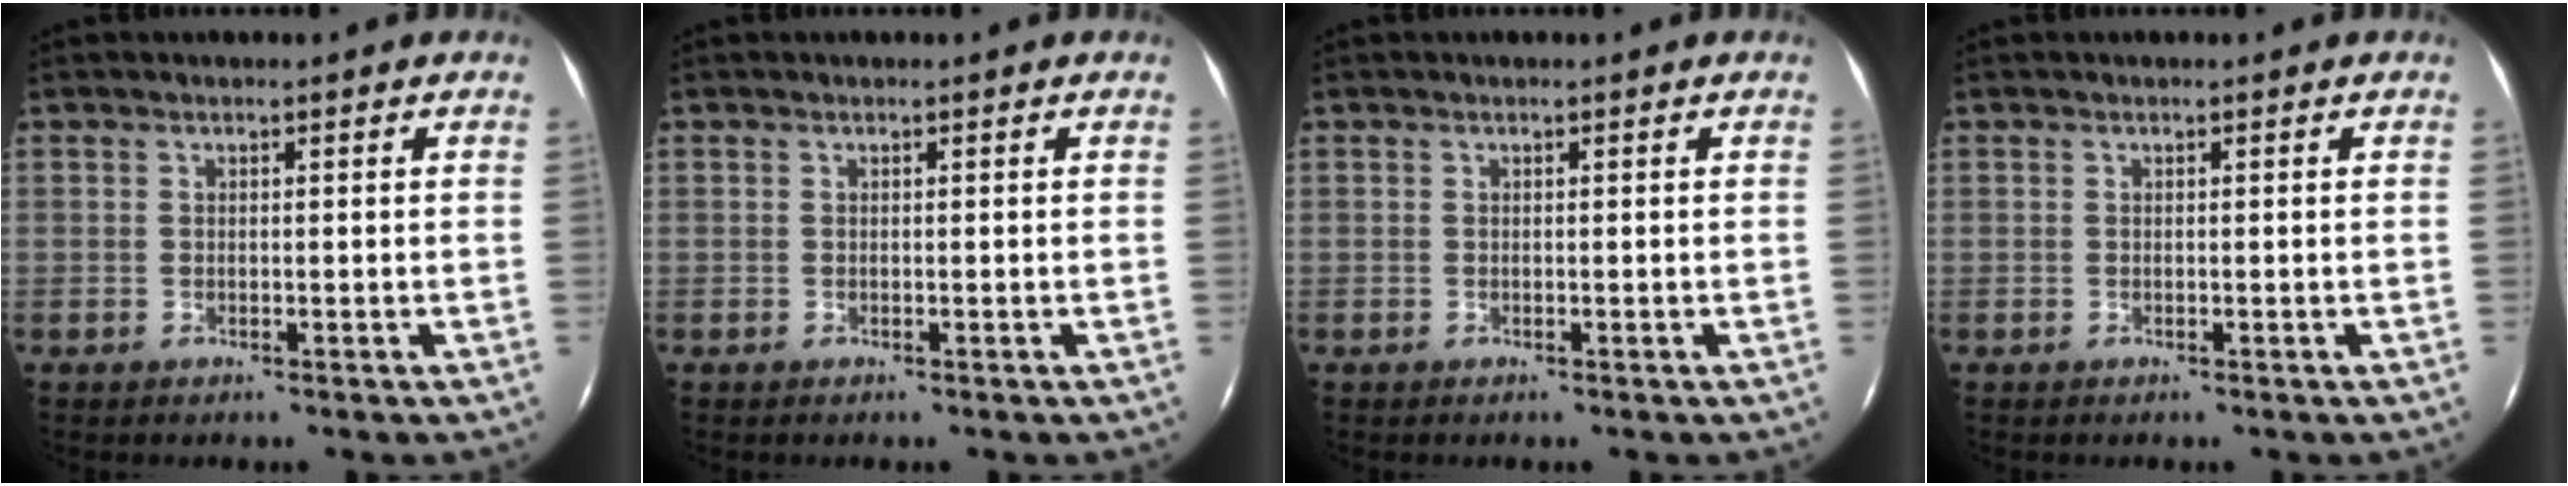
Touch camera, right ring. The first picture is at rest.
{"total": 0.0}
{"total": 0.0}
{"total": 0.0}